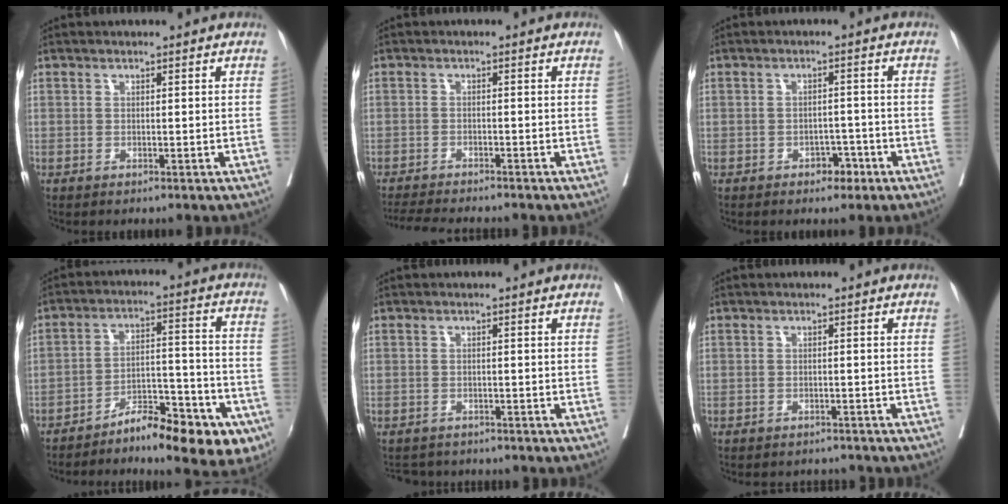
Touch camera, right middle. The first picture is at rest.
{"total": 9.0, "force": [-8.2, 0.9, 3.6], "torque": [-0.049, -0.014, -0.122]}
{"total": 2.8, "force": [-1.7, 1.7, 1.5], "torque": [-0.011, 0.007, -0.021]}
{"total": 14.6, "force": [-9.5, 4.4, 10.1], "torque": [-0.128, 0.041, -0.146]}
{"total": 4.3, "force": [-4.1, 1.4, 0.4], "torque": [-0.001, -0.002, -0.059]}
{"total": 4.7, "force": [-4.4, 1.4, 0.5], "torque": [-0.003, 0.000, -0.056]}